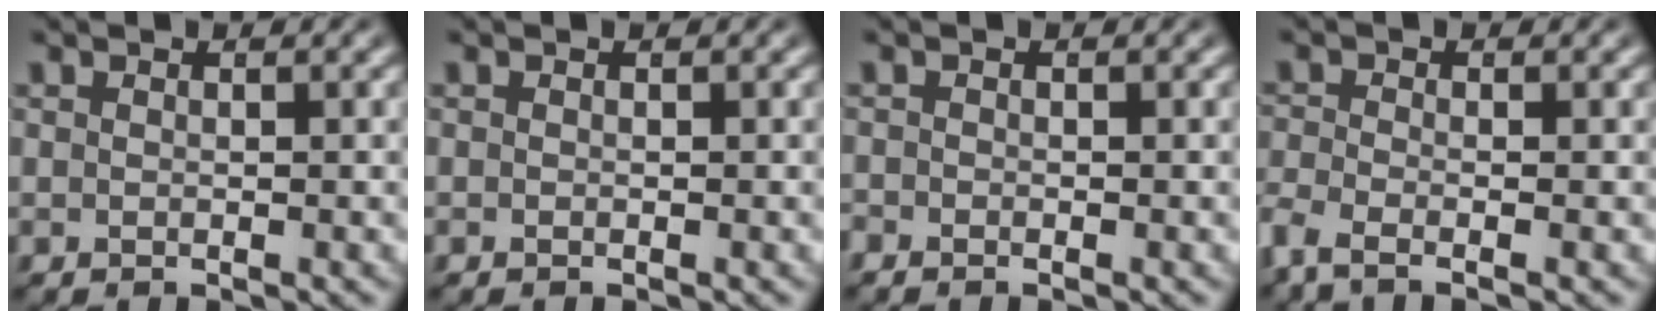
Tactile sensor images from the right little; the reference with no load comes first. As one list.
[{"total": 0.0}, {"total": 0.8, "force": [-0.8, 0.3, 0.0], "torque": [-0.003, -0.006, -0.015]}, {"total": 2.7, "force": [-2.1, 0.7, 1.4], "torque": [-0.046, -0.017, -0.031]}]